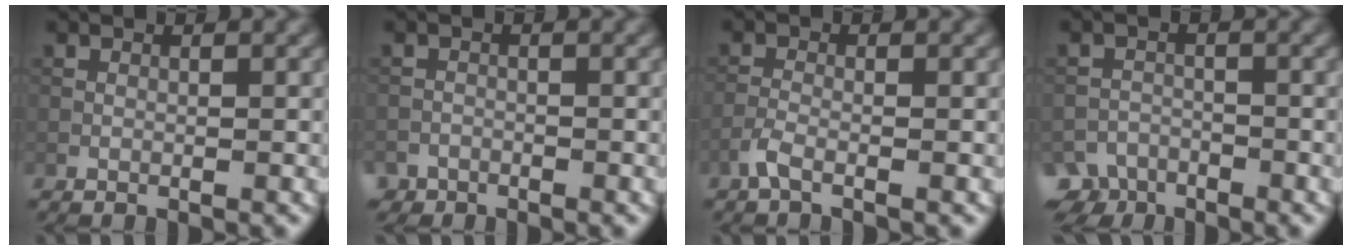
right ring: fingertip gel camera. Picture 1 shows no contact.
{"total": 1.9, "force": [-1.6, 0.8, -0.4], "torque": [0.012, -0.001, -0.028]}
{"total": 1.6, "force": [-1.1, 0.6, 1.0], "torque": [-0.023, -0.002, -0.029]}
{"total": 4.5, "force": [-4.0, 2.1, 0.4], "torque": [0.003, -0.016, -0.065]}